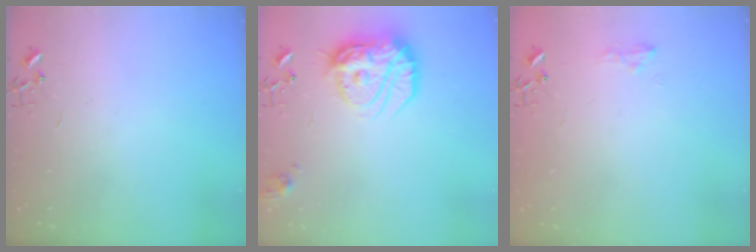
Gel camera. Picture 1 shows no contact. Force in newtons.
{"total": 19.3, "press": 19.2, "slide": 1.7}
{"total": 8.5, "press": 8.5, "slide": 0.6}